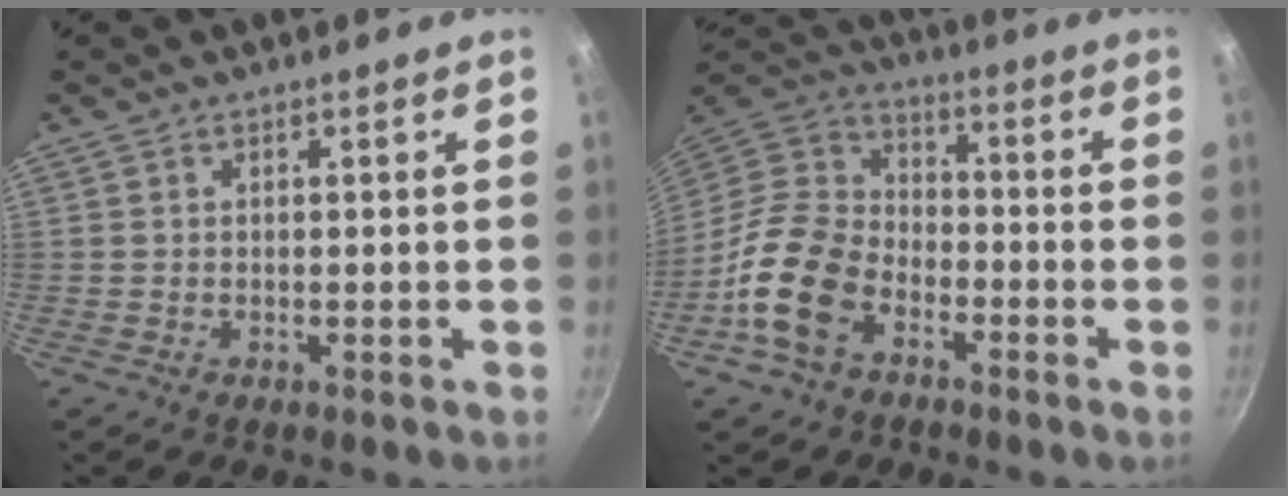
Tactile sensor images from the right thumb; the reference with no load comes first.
{"total": 15.4, "force": [-7.0, 10.2, 9.1], "torque": [-0.152, 0.052, -0.154]}